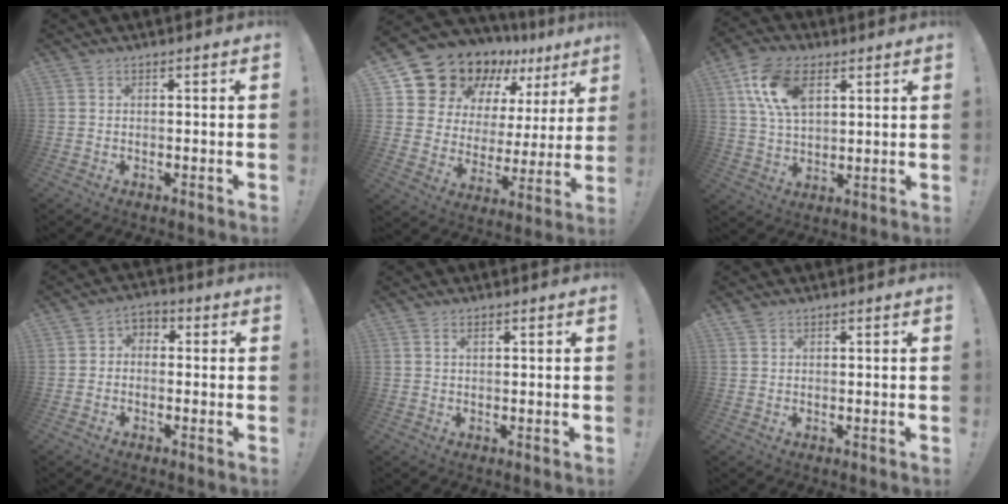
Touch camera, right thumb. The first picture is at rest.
{"total": 16.1, "force": [13.6, 7.7, 4.0], "torque": [-0.078, -0.110, 0.258]}
{"total": 14.3, "force": [5.8, 8.8, 9.6], "torque": [-0.165, -0.005, 0.110]}
{"total": 3.5, "force": [-1.6, 2.7, 1.5], "torque": [-0.025, 0.016, -0.028]}
{"total": 1.3, "force": [0.7, 0.5, 0.9], "torque": [-0.017, 0.001, 0.012]}
{"total": 1.2, "force": [0.9, 0.7, 0.2], "torque": [0.004, -0.005, 0.016]}